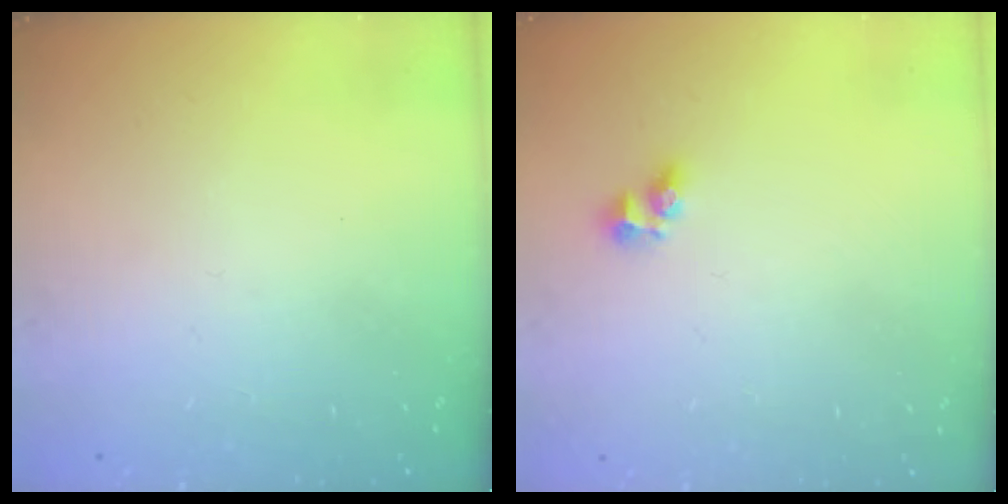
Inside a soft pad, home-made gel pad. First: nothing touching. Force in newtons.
{"total": 5.0, "press": 5.0, "slide": 0.4}